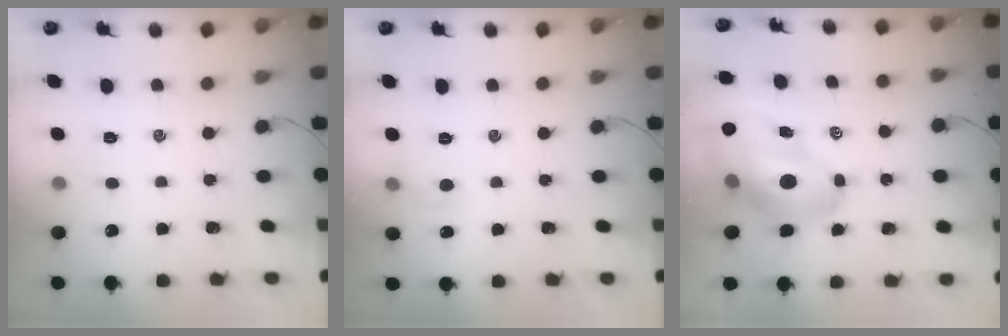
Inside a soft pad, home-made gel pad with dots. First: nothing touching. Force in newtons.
{"total": 4.8, "press": 4.6, "slide": 1.5}
{"total": 19.0, "press": 18.2, "slide": 5.6}